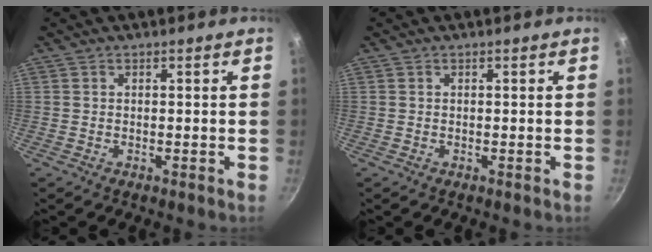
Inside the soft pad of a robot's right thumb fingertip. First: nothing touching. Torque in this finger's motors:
{"motor_torque": [-0.02, 0.01, -0.02, -0.11, 0.00]}